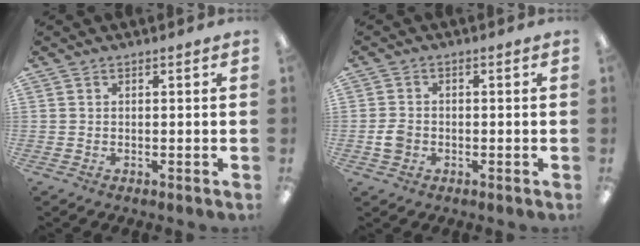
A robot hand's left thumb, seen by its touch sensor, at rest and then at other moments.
{"total": 3.6, "force": [-1.0, 2.9, 1.9], "torque": [-0.029, 0.008, -0.018]}